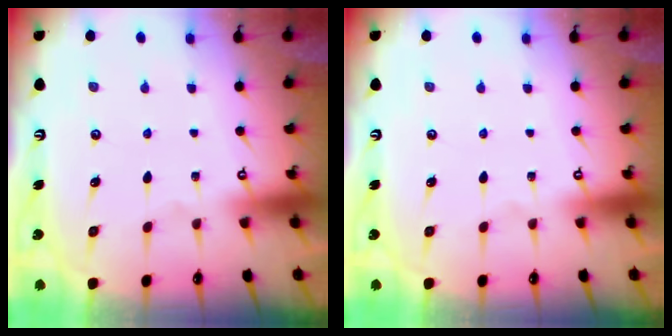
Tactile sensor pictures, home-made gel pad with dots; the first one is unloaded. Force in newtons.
{"total": 0.0}